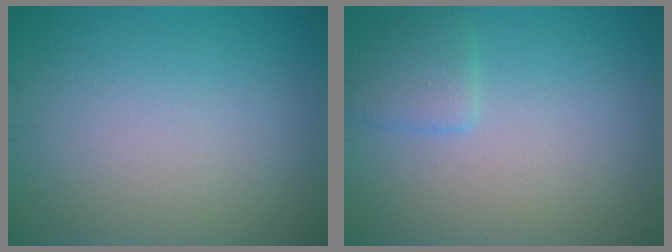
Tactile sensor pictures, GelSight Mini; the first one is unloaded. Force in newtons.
{"total": 1.9, "press": 1.9, "slide": 0.1}